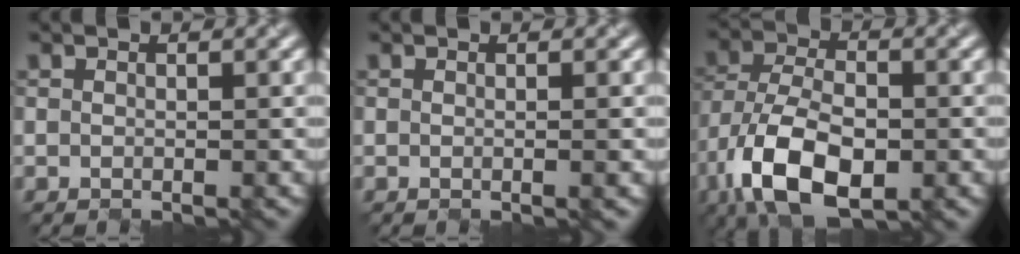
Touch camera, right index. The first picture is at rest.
{"total": 0.9, "force": [0.0, 0.3, 0.8], "torque": [-0.010, 0.000, -0.005]}
{"total": 10.4, "force": [-4.7, 5.3, 7.6], "torque": [-0.159, -0.012, -0.086]}